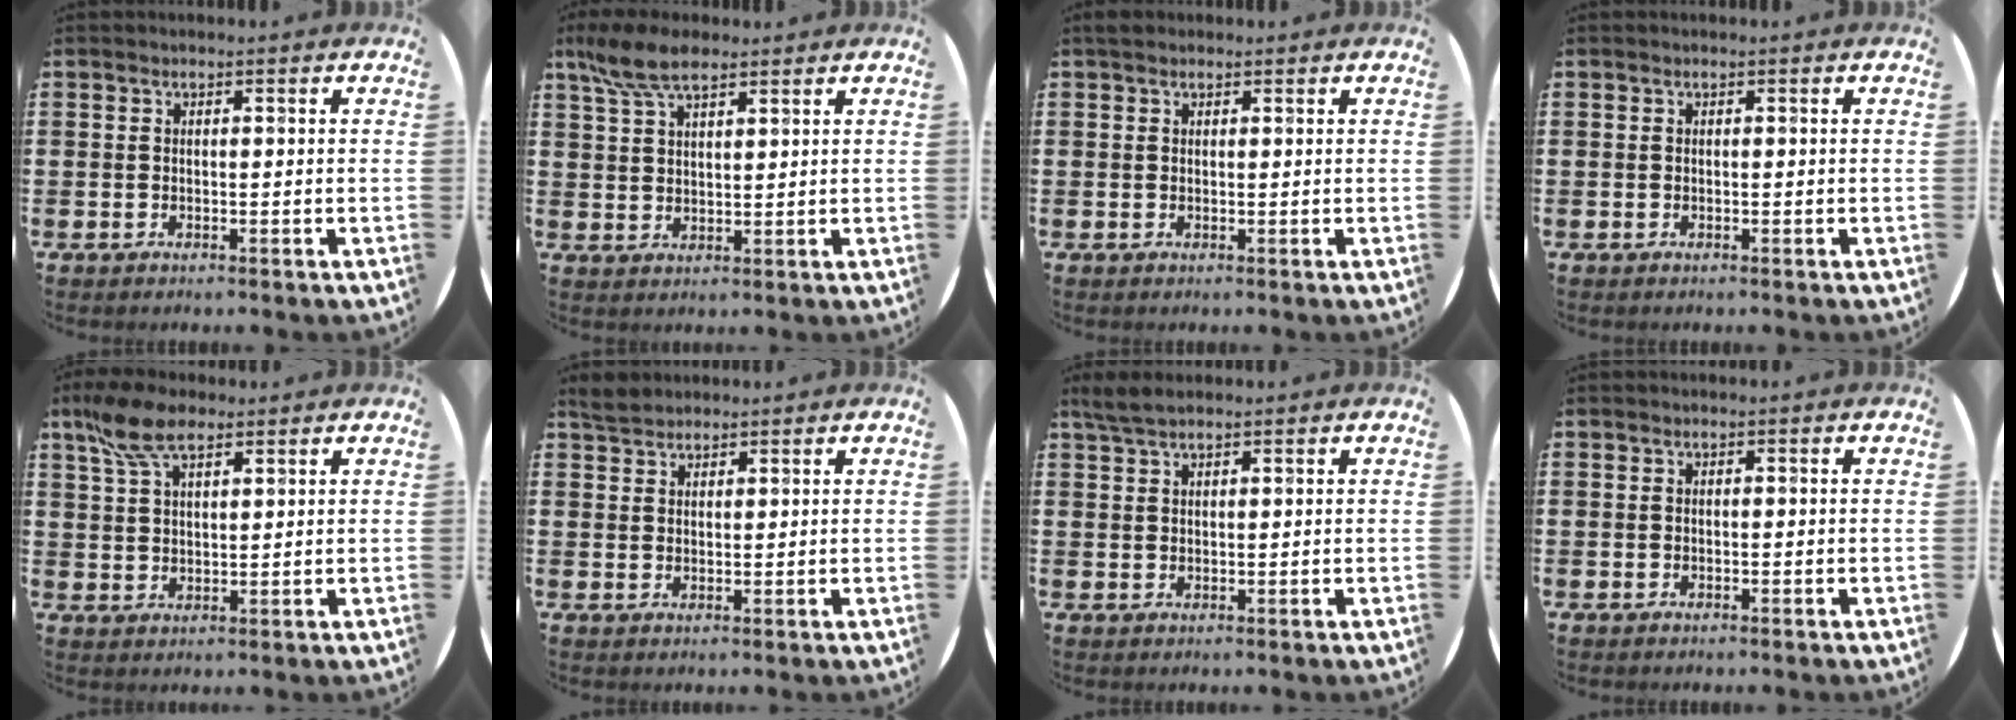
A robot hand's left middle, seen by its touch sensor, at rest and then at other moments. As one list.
[{"total": 6.5, "force": [4.9, 2.3, 3.6], "torque": [-0.082, -0.003, 0.091]}, {"total": 0.9, "force": [0.8, 0.4, 0.3], "torque": [0.001, 0.001, 0.013]}, {"total": 0.0}, {"total": 6.9, "force": [4.7, 3.0, 4.1], "torque": [-0.094, 0.002, 0.087]}, {"total": 2.5, "force": [2.3, 0.9, 0.4], "torque": [-0.004, 0.002, 0.044]}, {"total": 2.8, "force": [2.2, 0.7, 1.5], "torque": [-0.034, 0.005, 0.042]}, {"total": 0.0}]